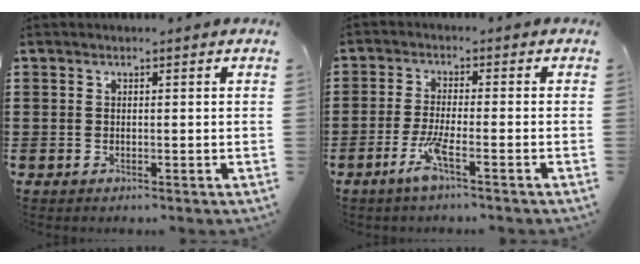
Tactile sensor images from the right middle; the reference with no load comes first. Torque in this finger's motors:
{"motor_torque": [0.28, -0.30, 0.28, 0.11]}